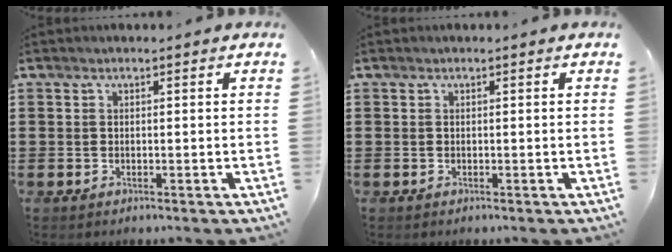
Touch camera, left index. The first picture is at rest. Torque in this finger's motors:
{"motor_torque": [0.00, 0.00, 0.00, 0.00]}